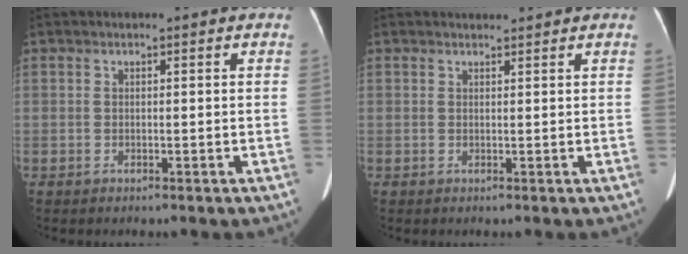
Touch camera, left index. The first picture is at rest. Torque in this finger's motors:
{"motor_torque": [0.03, -0.03, -0.43, -0.07]}